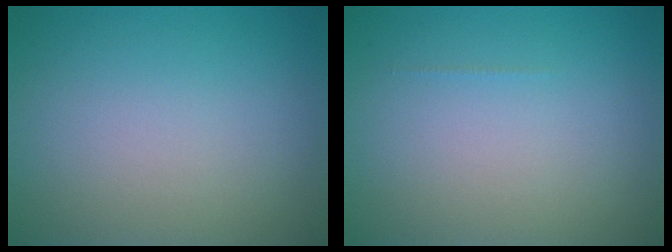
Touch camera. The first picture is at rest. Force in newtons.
{"total": 0.0}